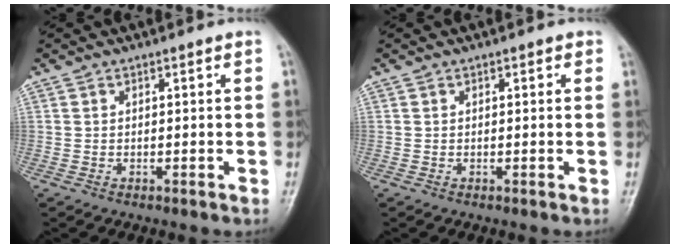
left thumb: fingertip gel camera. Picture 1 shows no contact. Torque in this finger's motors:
{"motor_torque": [-0.09, -0.04, -0.19, -0.20, 0.04]}